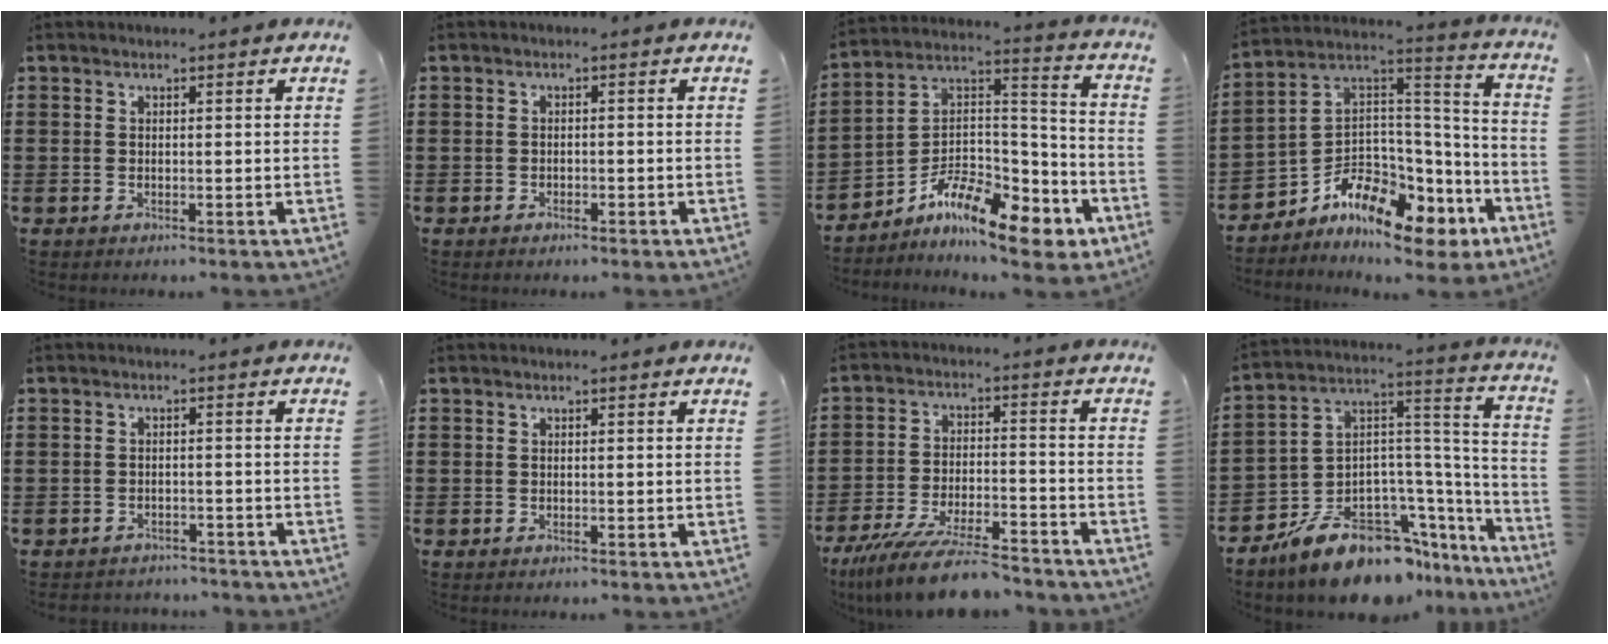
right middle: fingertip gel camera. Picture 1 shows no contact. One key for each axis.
{"total": 0.9, "fx": -0.8, "fy": 0.3, "fz": 0.4, "tx": -0.010, "ty": -0.004, "tz": -0.015}
{"total": 11.5, "fx": -8.4, "fy": 3.7, "fz": 6.9, "tx": -0.131, "ty": 0.014, "tz": -0.160}
{"total": 9.3, "fx": -7.3, "fy": 4.4, "fz": 3.8, "tx": -0.082, "ty": 0.001, "tz": -0.137}
{"total": 1.9, "fx": -1.9, "fy": 0.3, "fz": -0.1, "tx": -0.007, "ty": -0.001, "tz": -0.043}
{"total": 0.0}
{"total": 10.5, "fx": -9.2, "fy": 1.2, "fz": 4.9, "tx": -0.093, "ty": 0.017, "tz": -0.178}
{"total": 13.7, "fx": -10.7, "fy": 6.2, "fz": 6.0, "tx": -0.118, "ty": 0.031, "tz": -0.189}